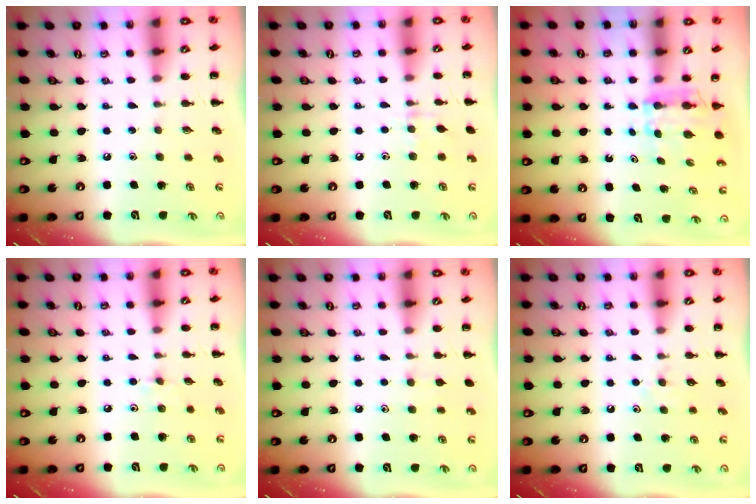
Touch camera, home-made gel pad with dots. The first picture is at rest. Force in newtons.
{"total": 5.3, "press": 5.0, "slide": 1.7}
{"total": 5.9, "press": 5.9, "slide": 0.7}
{"total": 4.0, "press": 3.7, "slide": 1.4}
{"total": 5.5, "press": 5.2, "slide": 1.8}
{"total": 4.9, "press": 4.7, "slide": 1.5}